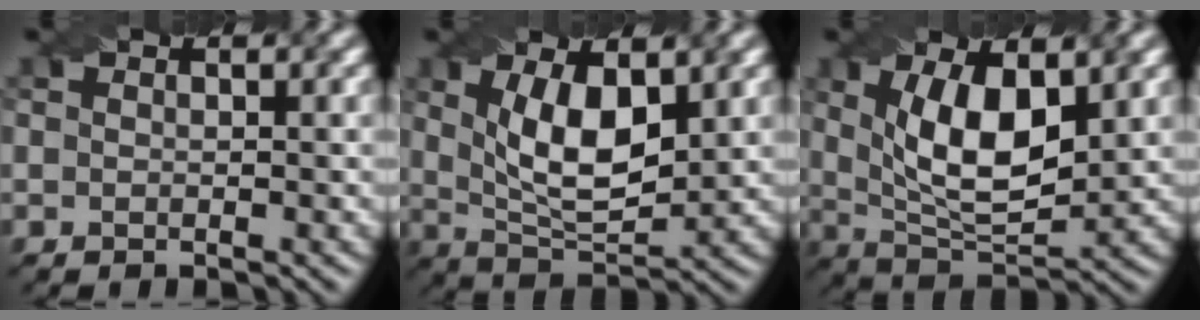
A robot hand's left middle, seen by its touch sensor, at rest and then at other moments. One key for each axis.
{"total": 7.1, "fx": 1.7, "fy": 3.1, "fz": 6.1, "tx": -0.117, "ty": -0.003, "tz": 0.035}
{"total": 8.1, "fx": 1.9, "fy": 3.5, "fz": 7.0, "tx": -0.136, "ty": -0.003, "tz": 0.035}